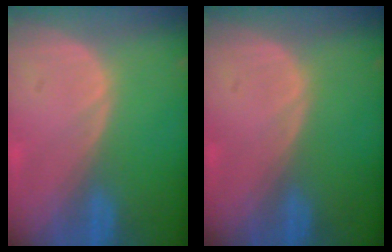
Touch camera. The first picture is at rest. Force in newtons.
{"total": 0.0}